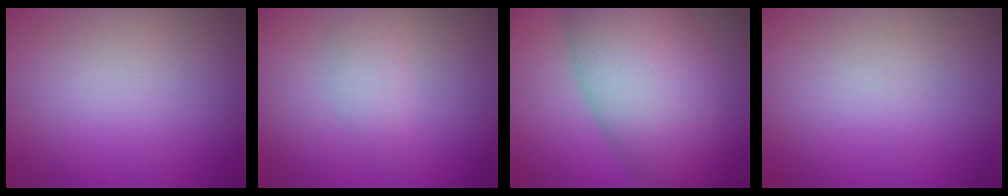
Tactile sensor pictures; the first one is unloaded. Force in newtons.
{"total": 1.7, "press": 1.7, "slide": 0.0}
{"total": 12.6, "press": 12.6, "slide": 0.5}
{"total": 0.5, "press": 0.5, "slide": 0.1}